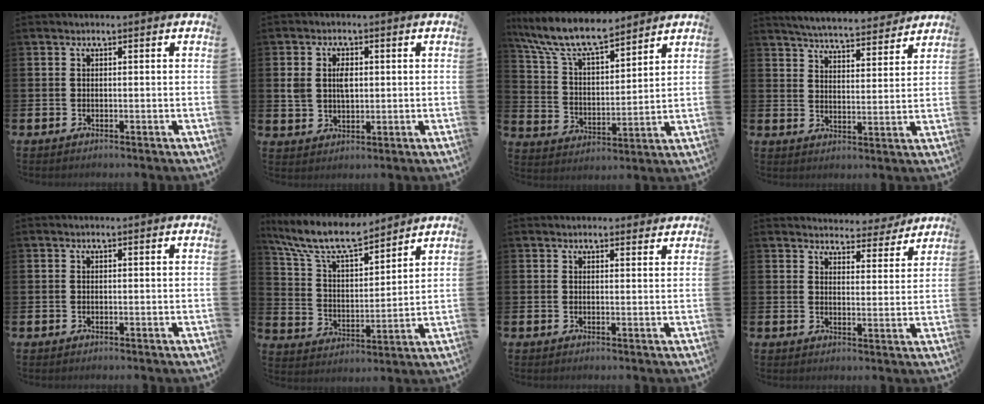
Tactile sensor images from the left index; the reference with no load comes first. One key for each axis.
{"total": 3.7, "fx": 1.0, "fy": 2.5, "fz": 2.5, "tx": -0.038, "ty": 0.006, "tz": 0.012}
{"total": 9.5, "fx": 8.5, "fy": 2.0, "fz": 3.7, "tx": -0.111, "ty": -0.044, "tz": 0.152}
{"total": 5.7, "fx": 5.6, "fy": 0.4, "fz": 0.9, "tx": -0.038, "ty": -0.038, "tz": 0.099}
{"total": 0.0}
{"total": 9.8, "fx": 8.8, "fy": 2.2, "fz": 3.9, "tx": -0.117, "ty": -0.046, "tz": 0.156}
{"total": 1.7, "fx": 1.6, "fy": 0.3, "fz": 0.1, "tx": 0.002, "ty": -0.006, "tz": 0.029}
{"total": 4.7, "fx": 4.6, "fy": 1.0, "fz": 0.2, "tx": -0.013, "ty": -0.034, "tz": 0.079}